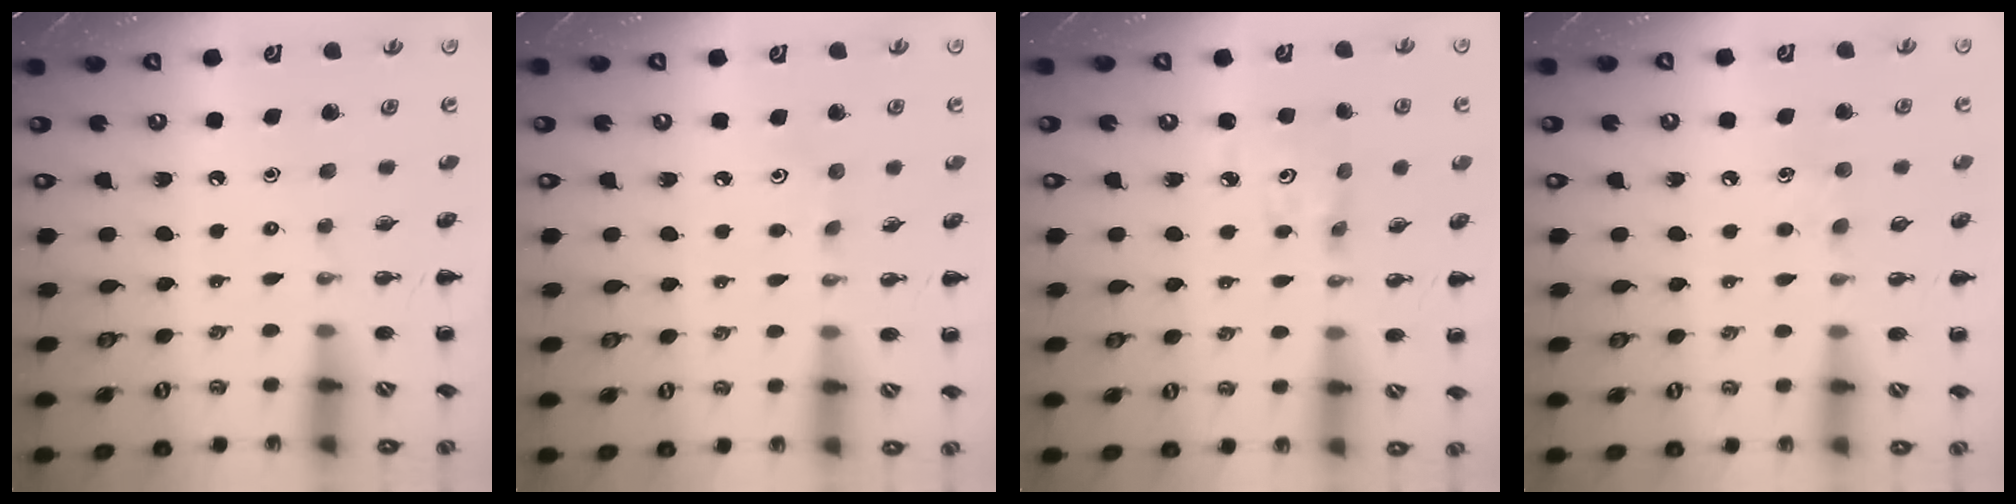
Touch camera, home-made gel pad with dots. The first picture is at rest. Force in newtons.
{"total": 2.8, "press": 2.7, "slide": 0.8}
{"total": 2.8, "press": 2.8, "slide": 0.4}
{"total": 5.0, "press": 4.8, "slide": 1.4}